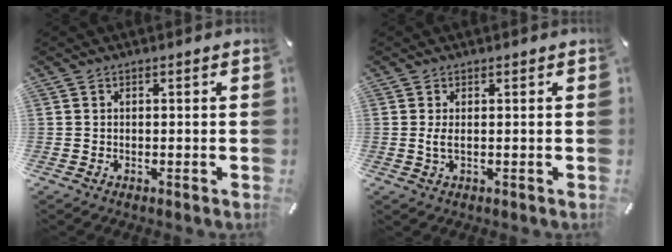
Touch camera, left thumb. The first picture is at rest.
{"total": 2.4, "force": [0.3, 0.8, 2.2], "torque": [-0.051, -0.002, 0.002]}